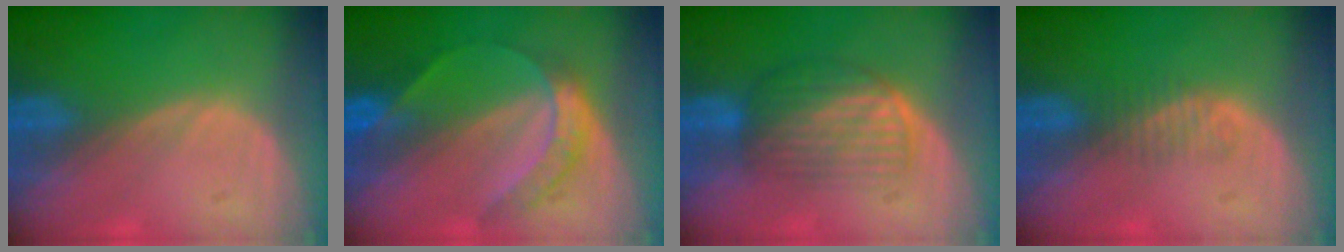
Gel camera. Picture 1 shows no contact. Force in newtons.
{"total": 6.7, "press": 5.5, "slide": 3.9}
{"total": 6.0, "press": 5.8, "slide": 1.5}
{"total": 1.9, "press": 1.6, "slide": 1.0}